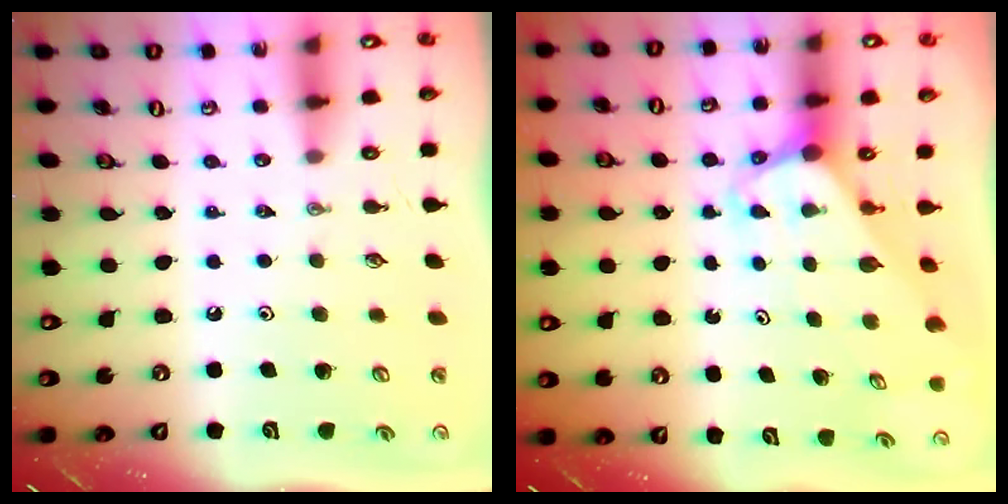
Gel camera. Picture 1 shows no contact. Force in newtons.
{"total": 3.3, "press": 3.3, "slide": 0.2}